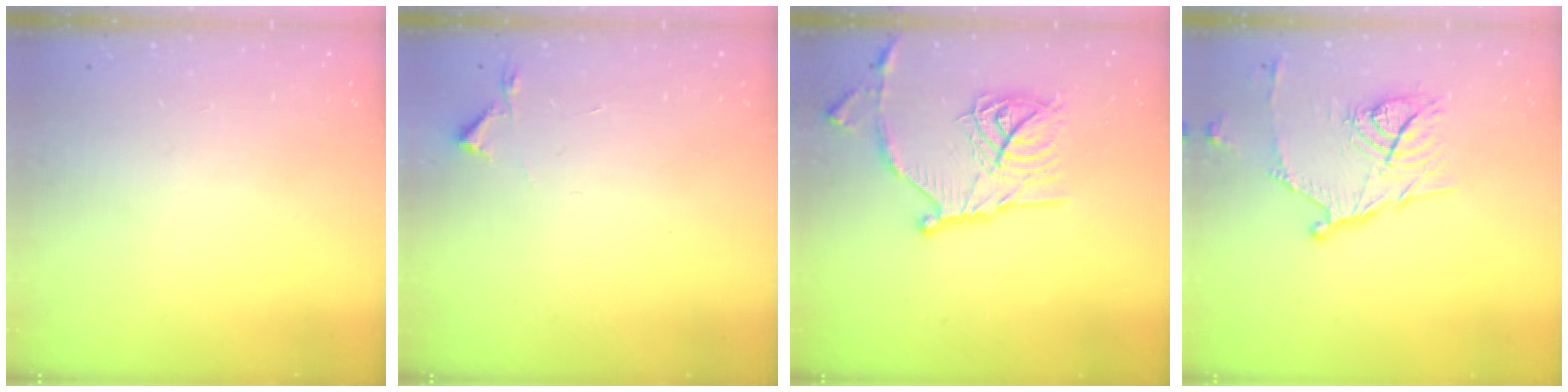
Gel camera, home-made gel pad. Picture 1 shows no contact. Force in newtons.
{"total": 2.7, "press": 2.6, "slide": 0.4}
{"total": 19.6, "press": 19.5, "slide": 1.7}
{"total": 14.1, "press": 14.1, "slide": 0.2}